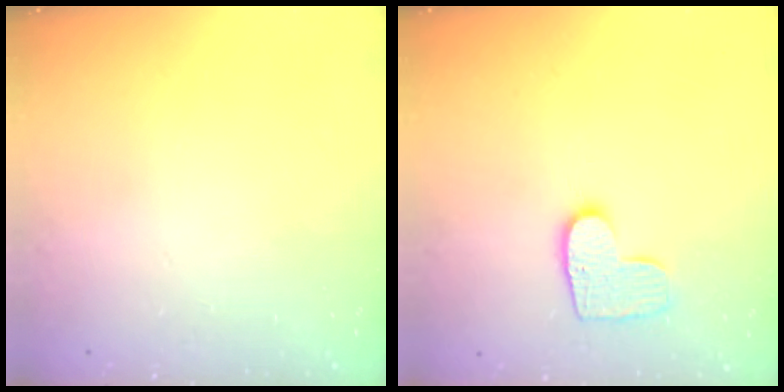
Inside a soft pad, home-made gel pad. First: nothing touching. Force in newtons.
{"total": 9.2, "press": 9.2, "slide": 0.3}